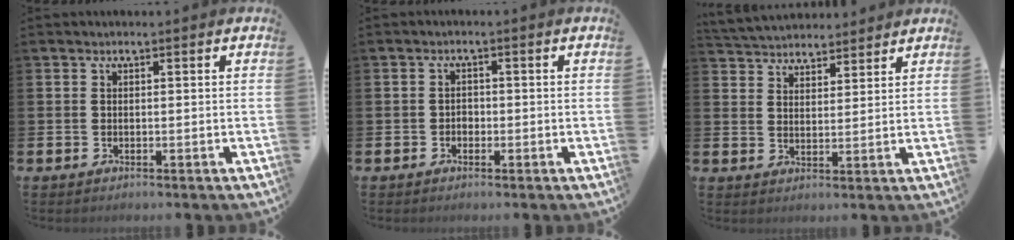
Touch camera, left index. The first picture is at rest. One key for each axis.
{"total": 1.3, "fx": -0.6, "fy": 1.1, "fz": 0.4, "tx": -0.009, "ty": 0.003, "tz": -0.014}
{"total": 4.7, "fx": 4.5, "fy": 1.1, "fz": -0.4, "tx": -0.013, "ty": -0.022, "tz": 0.083}